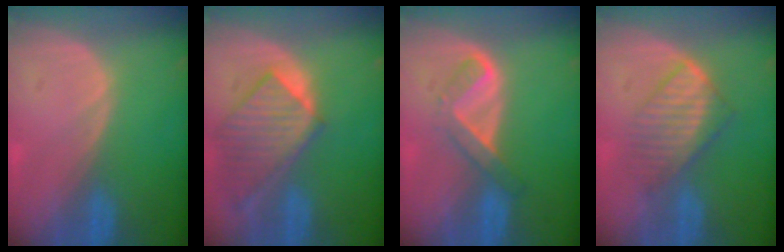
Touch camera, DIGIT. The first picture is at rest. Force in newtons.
{"total": 9.3, "press": 8.1, "slide": 4.6}
{"total": 5.2, "press": 4.4, "slide": 2.9}
{"total": 6.2, "press": 6.1, "slide": 1.2}